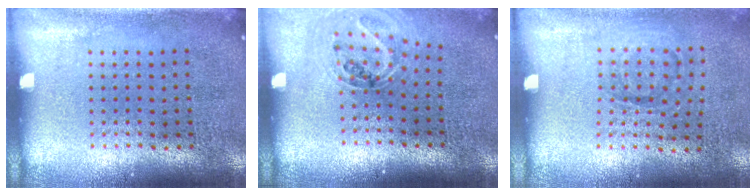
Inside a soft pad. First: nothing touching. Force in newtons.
{"total": 1.1, "press": 1.1, "slide": 0.3}
{"total": 1.0, "press": 0.7, "slide": 0.7}